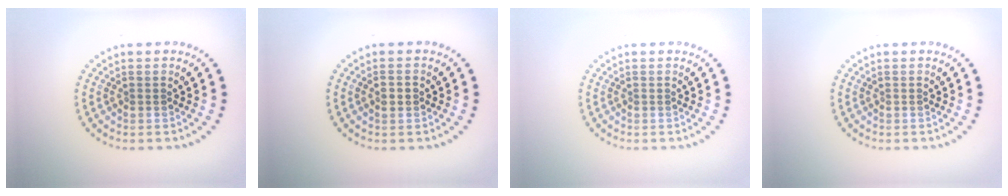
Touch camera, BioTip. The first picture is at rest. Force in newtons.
{"total": 0.9, "press": 0.9, "slide": 0.0}
{"total": 0.0}
{"total": 0.0}